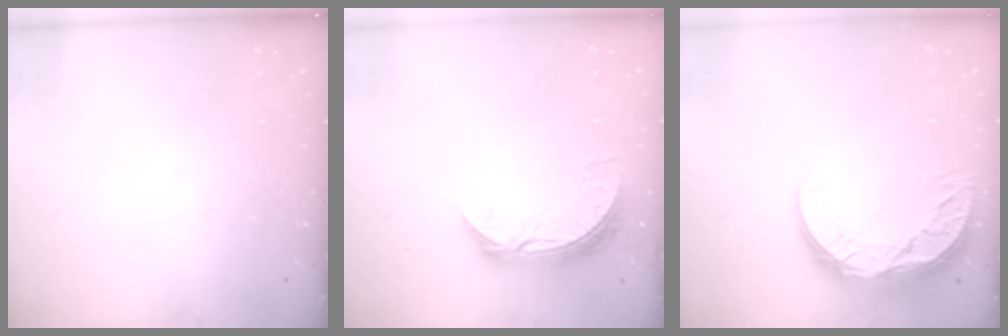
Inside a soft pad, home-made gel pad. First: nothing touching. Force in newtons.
{"total": 8.0, "press": 8.0, "slide": 0.7}
{"total": 11.3, "press": 11.2, "slide": 0.9}